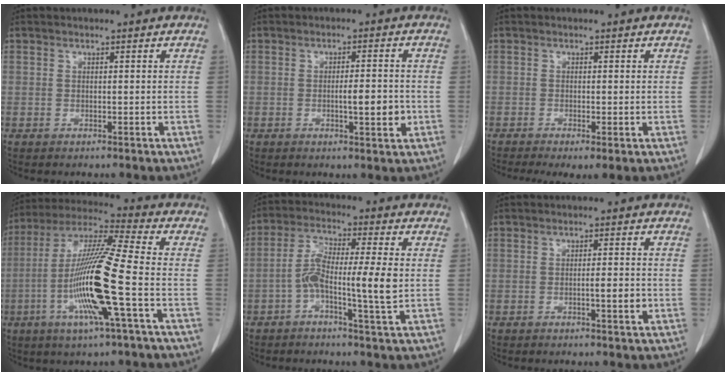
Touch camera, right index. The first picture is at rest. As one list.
[{"total": 4.6, "force": [-0.9, 0.9, 4.4], "torque": [-0.069, -0.002, -0.010]}, {"total": 4.1, "force": [-2.3, 1.1, 3.2], "torque": [-0.051, -0.014, -0.038]}, {"total": 16.4, "force": [-4.3, -0.3, 15.9], "torque": [-0.318, -0.010, -0.092]}, {"total": 9.2, "force": [-1.4, 0.6, 9.0], "torque": [-0.171, 0.013, -0.033]}, {"total": 2.6, "force": [-0.7, 0.2, 2.5], "torque": [-0.040, -0.001, -0.011]}]